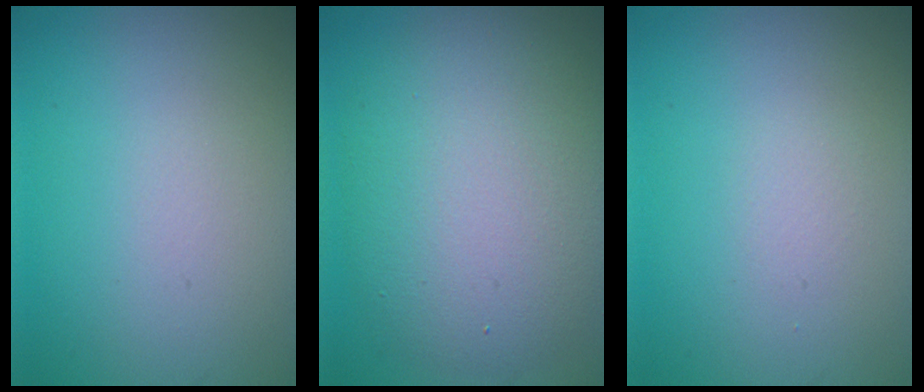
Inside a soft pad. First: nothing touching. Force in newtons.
{"total": 9.4, "press": 9.4, "slide": 0.5}
{"total": 0.6, "press": 0.6, "slide": 0.0}